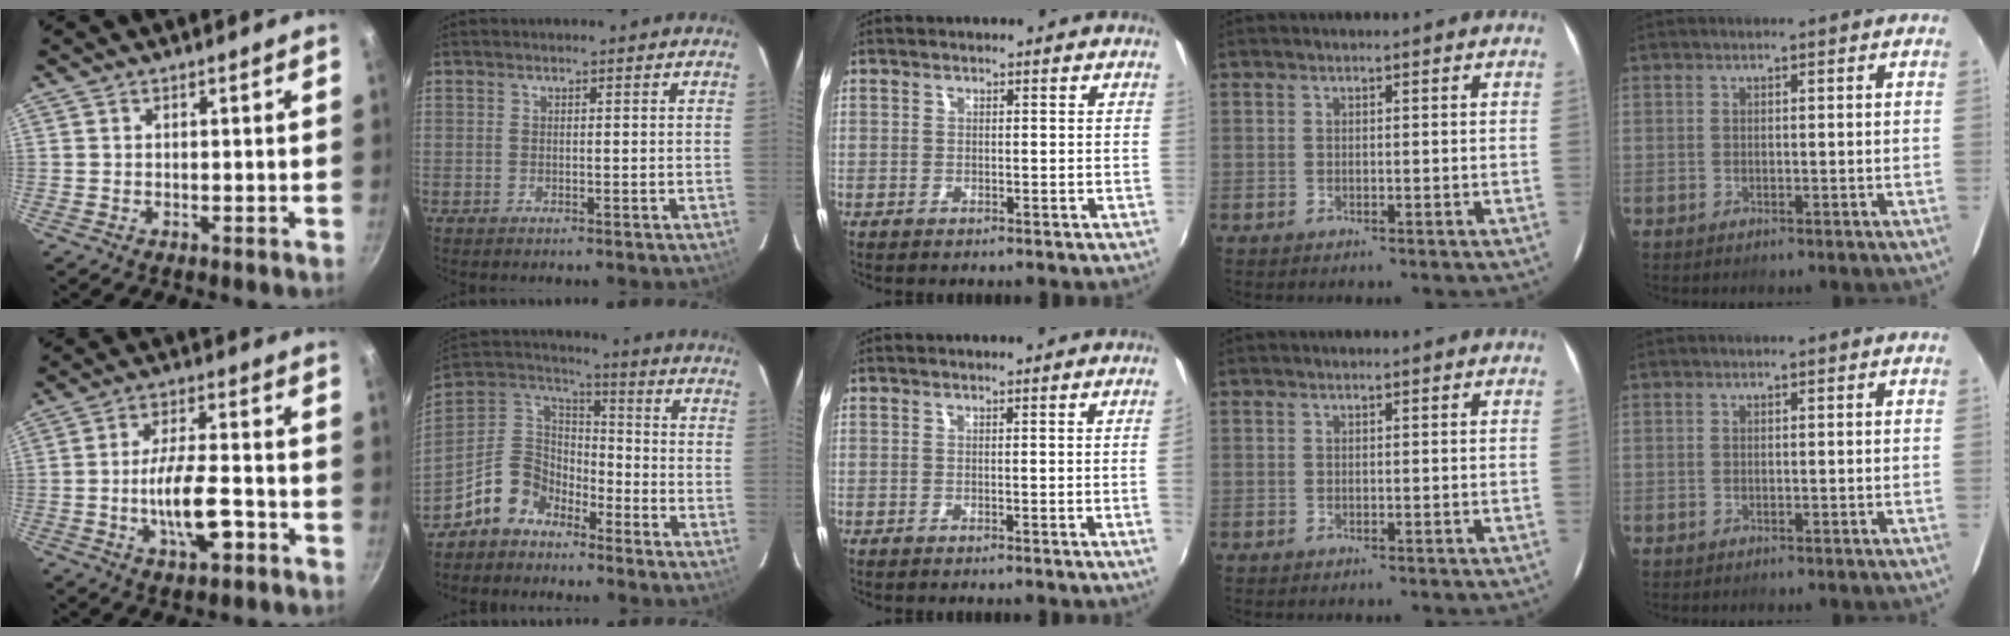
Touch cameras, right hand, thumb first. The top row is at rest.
{"thumb": {"total": 11.2, "force": [-3.9, 4.2, 9.6], "torque": [-0.158, 0.026, -0.067]}, "index": {"total": 10.6, "force": [-7.2, 6.7, 3.7], "torque": [-0.090, 0.041, -0.146]}, "middle": {"total": 1.7, "force": [0.0, -1.1, 1.4], "torque": [-0.012, -0.012, 0.003]}}